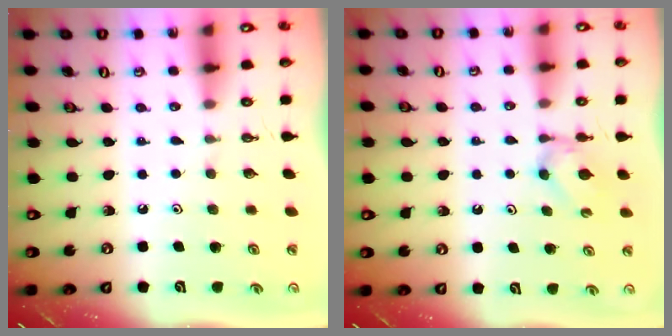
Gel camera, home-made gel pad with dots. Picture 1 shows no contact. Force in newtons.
{"total": 3.7, "press": 3.6, "slide": 0.6}